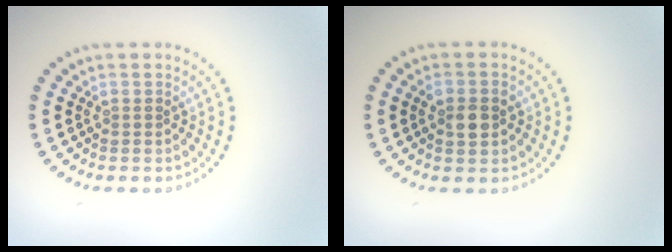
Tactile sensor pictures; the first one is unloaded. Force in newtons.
{"total": 2.5, "press": 2.5, "slide": 0.2}